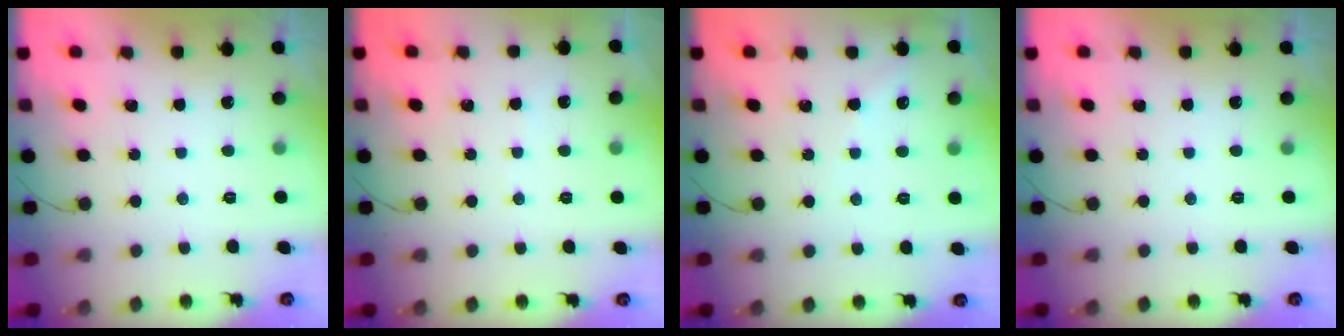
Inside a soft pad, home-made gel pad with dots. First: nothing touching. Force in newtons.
{"total": 1.9, "press": 1.9, "slide": 0.2}
{"total": 3.0, "press": 3.0, "slide": 0.4}
{"total": 0.0}